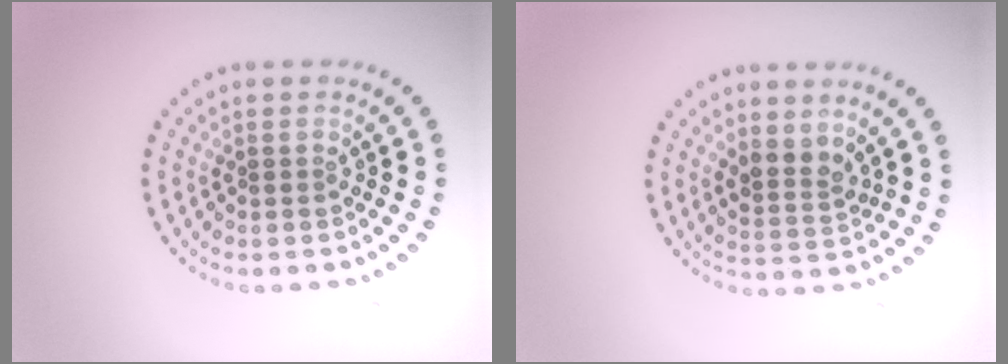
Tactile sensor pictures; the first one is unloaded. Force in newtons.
{"total": 2.2, "press": 1.9, "slide": 1.2}